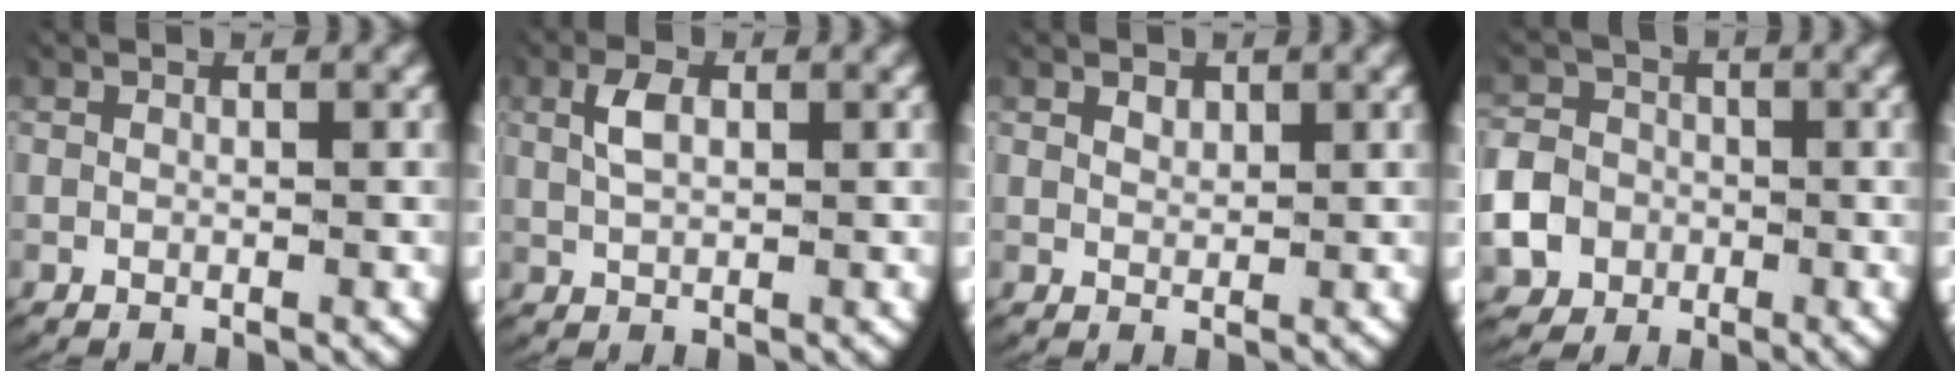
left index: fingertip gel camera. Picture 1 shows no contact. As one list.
[{"total": 2.1, "force": [0.7, 1.0, 1.7], "torque": [-0.041, -0.003, 0.018]}, {"total": 0.8, "force": [0.6, 0.4, 0.4], "torque": [-0.010, -0.007, 0.019]}, {"total": 8.4, "force": [-1.7, 7.8, 2.7], "torque": [-0.071, -0.025, -0.034]}]